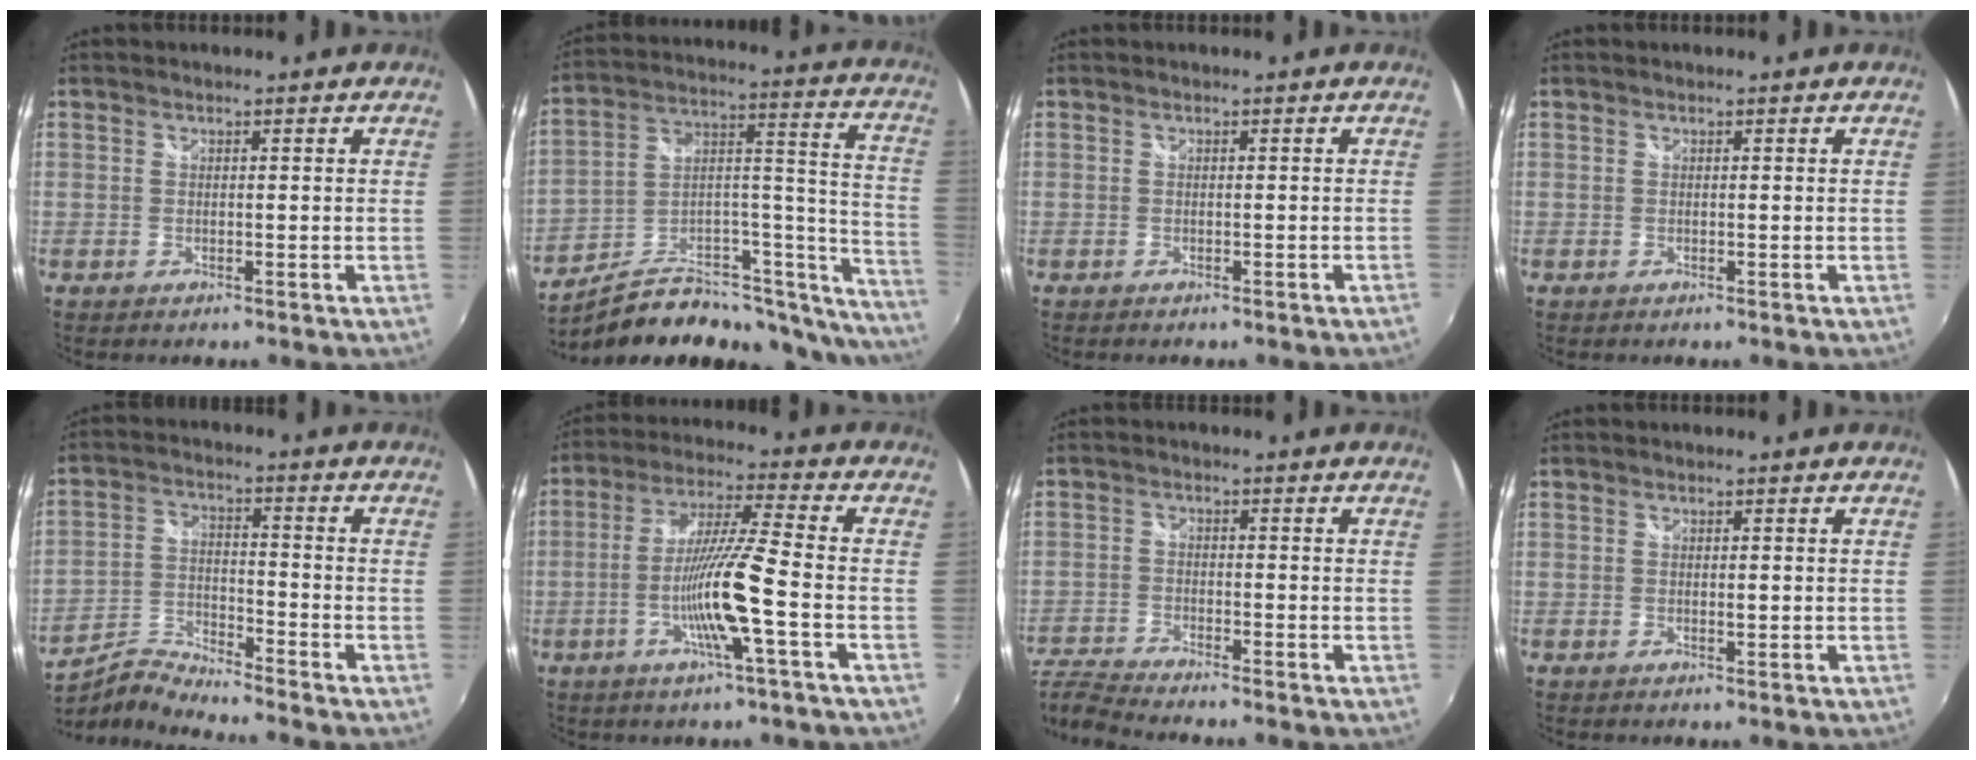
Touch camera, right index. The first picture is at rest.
{"total": 24.7, "force": [-17.0, 10.8, 14.4], "torque": [-0.170, 0.045, -0.250]}
{"total": 0.0}
{"total": 0.0}
{"total": 6.0, "force": [-5.8, -1.3, 0.7], "torque": [-0.021, 0.015, -0.125]}
{"total": 11.5, "force": [-4.0, -0.8, 10.7], "torque": [-0.207, -0.005, -0.078]}
{"total": 6.5, "force": [-6.3, -0.3, 1.7], "torque": [-0.056, -0.017, -0.134]}
{"total": 0.8, "force": [0.0, 0.3, 0.7], "torque": [-0.010, -0.001, 0.000]}